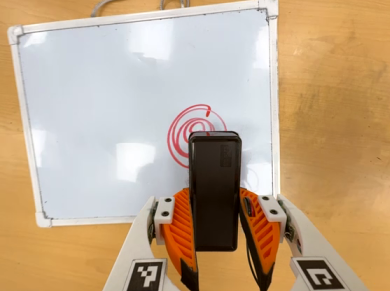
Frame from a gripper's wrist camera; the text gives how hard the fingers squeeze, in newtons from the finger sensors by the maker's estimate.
{"total": 3.2, "left": 1.8, "right": 4.7}